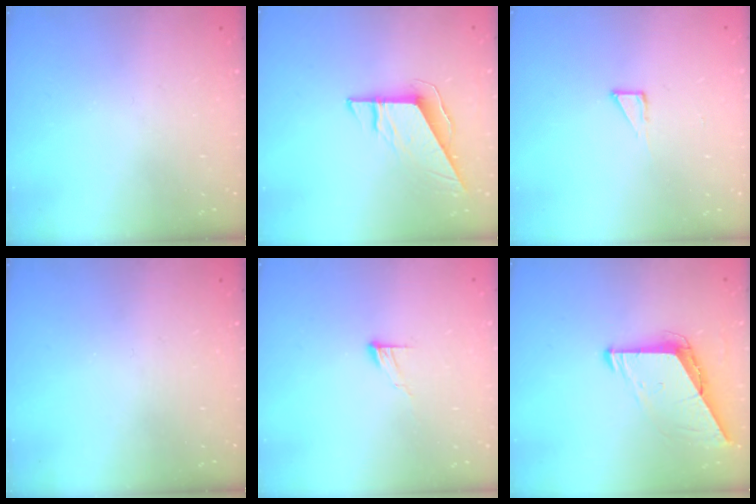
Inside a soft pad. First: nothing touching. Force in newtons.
{"total": 9.2, "press": 9.2, "slide": 0.4}
{"total": 2.7, "press": 2.7, "slide": 0.2}
{"total": 0.0}
{"total": 6.5, "press": 6.5, "slide": 0.5}
{"total": 7.1, "press": 7.1, "slide": 0.5}